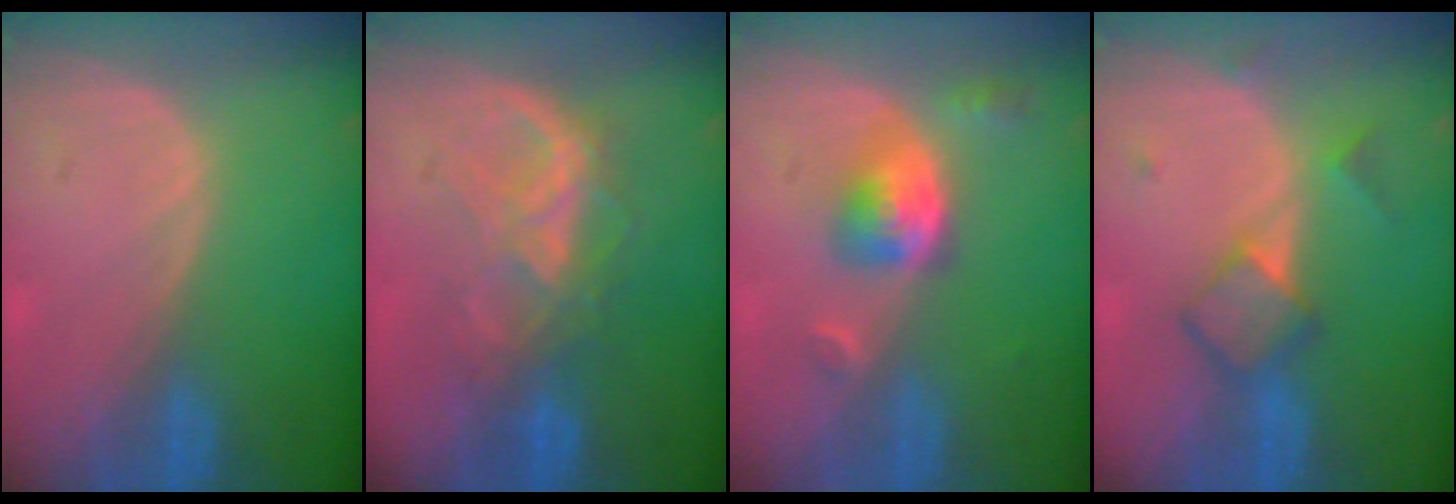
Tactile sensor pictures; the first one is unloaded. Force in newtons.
{"total": 6.4, "press": 6.4, "slide": 0.7}
{"total": 5.4, "press": 5.0, "slide": 2.1}
{"total": 4.9, "press": 4.8, "slide": 0.6}